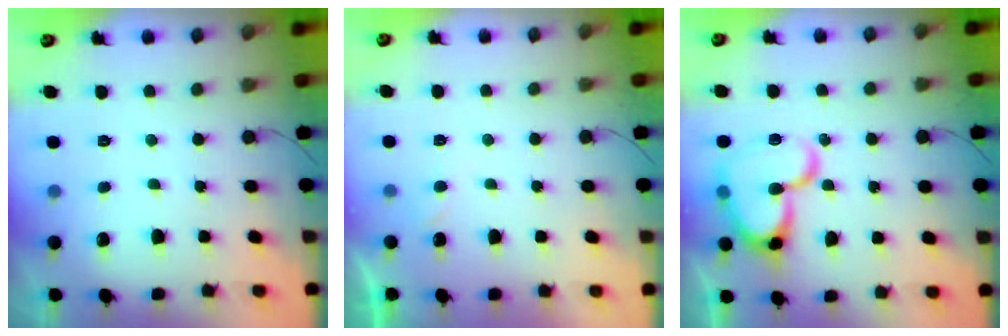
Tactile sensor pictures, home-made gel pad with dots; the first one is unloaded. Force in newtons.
{"total": 3.4, "press": 3.4, "slide": 0.3}
{"total": 17.7, "press": 17.6, "slide": 1.8}